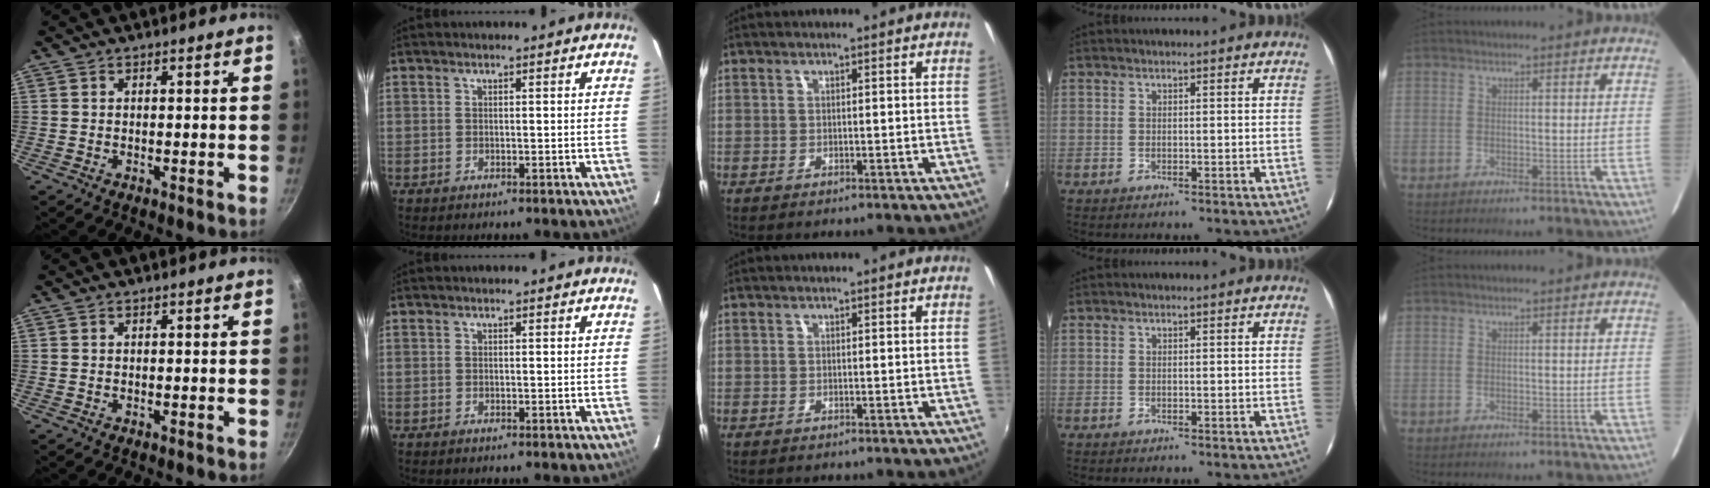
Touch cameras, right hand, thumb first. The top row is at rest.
{}